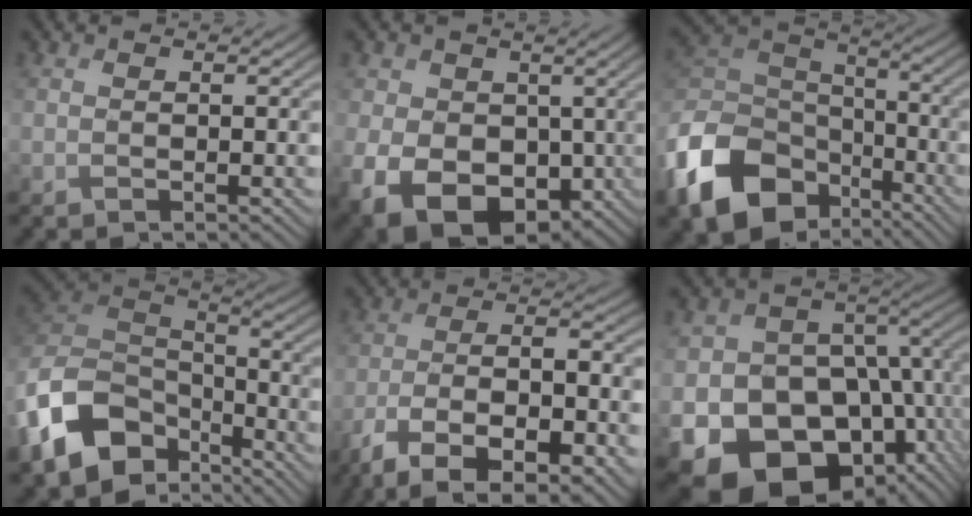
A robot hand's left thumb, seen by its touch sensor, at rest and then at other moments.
{"total": 11.3, "force": [-2.8, 8.4, 7.0], "torque": [-0.145, -0.035, -0.047]}
{"total": 15.9, "force": [-8.5, 10.9, 7.8], "torque": [-0.210, -0.036, -0.168]}
{"total": 14.5, "force": [-7.9, 9.7, 7.3], "torque": [-0.199, -0.028, -0.148]}
{"total": 13.3, "force": [-8.1, 4.5, 9.4], "torque": [-0.160, -0.020, -0.134]}
{"total": 20.2, "force": [-7.6, 15.1, 11.0], "torque": [-0.227, -0.037, -0.101]}